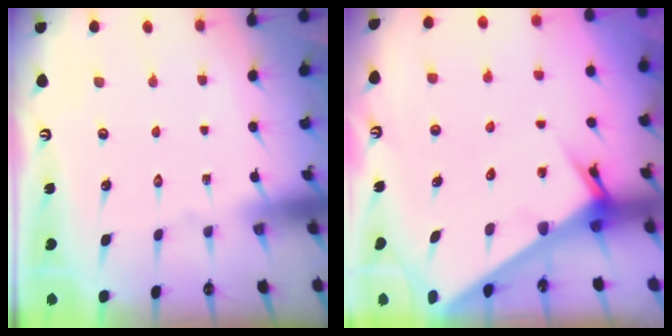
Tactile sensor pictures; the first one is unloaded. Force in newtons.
{"total": 5.5, "press": 5.4, "slide": 0.5}